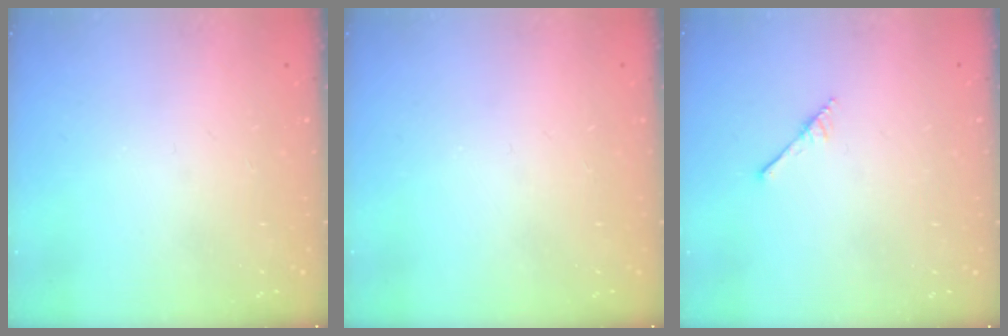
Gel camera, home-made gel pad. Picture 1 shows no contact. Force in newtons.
{"total": 0.0}
{"total": 2.9, "press": 2.9, "slide": 0.2}